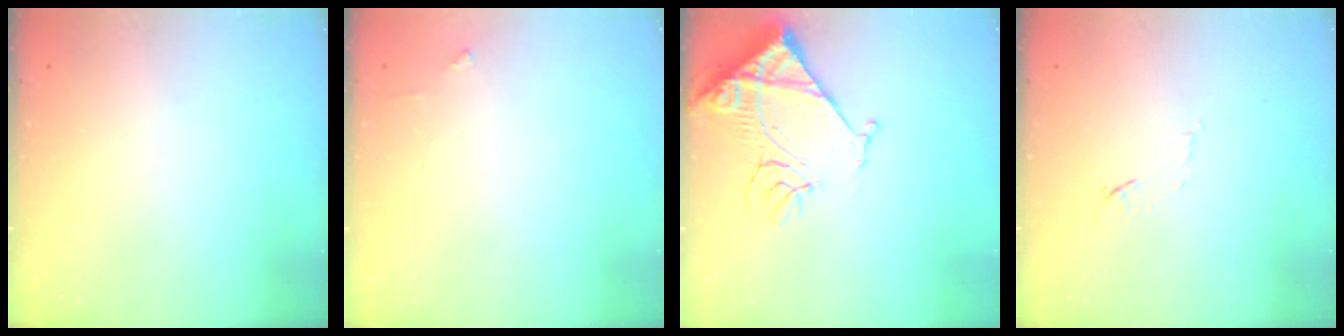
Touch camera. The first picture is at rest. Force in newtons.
{"total": 2.6, "press": 2.6, "slide": 0.2}
{"total": 13.6, "press": 13.5, "slide": 1.7}
{"total": 6.2, "press": 6.2, "slide": 0.9}